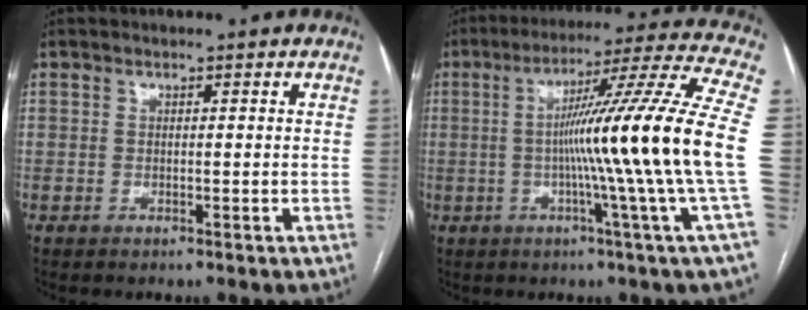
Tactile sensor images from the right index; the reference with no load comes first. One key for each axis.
{"total": 19.0, "fx": -1.4, "fy": -3.9, "fz": 18.6, "tx": -0.276, "ty": -0.013, "tz": -0.040}